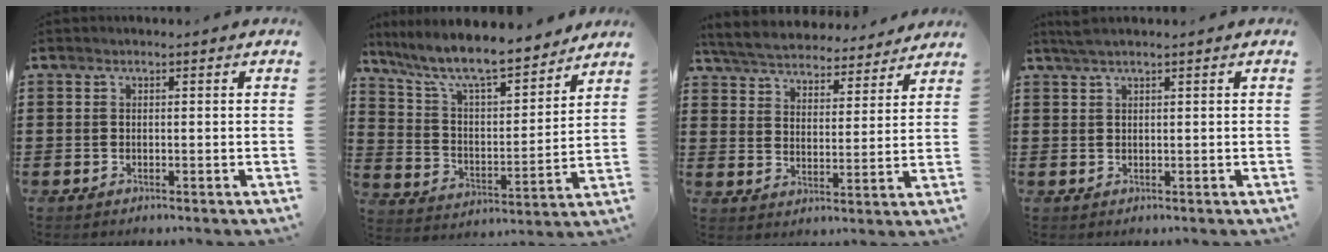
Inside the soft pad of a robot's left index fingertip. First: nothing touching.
{"total": 9.3, "force": [8.2, 1.0, 4.3], "torque": [-0.116, -0.052, 0.138]}
{"total": 5.4, "force": [5.4, 0.4, 0.5], "torque": [-0.040, -0.037, 0.092]}
{"total": 1.5, "force": [1.1, -0.1, 1.1], "torque": [-0.021, 0.000, 0.021]}